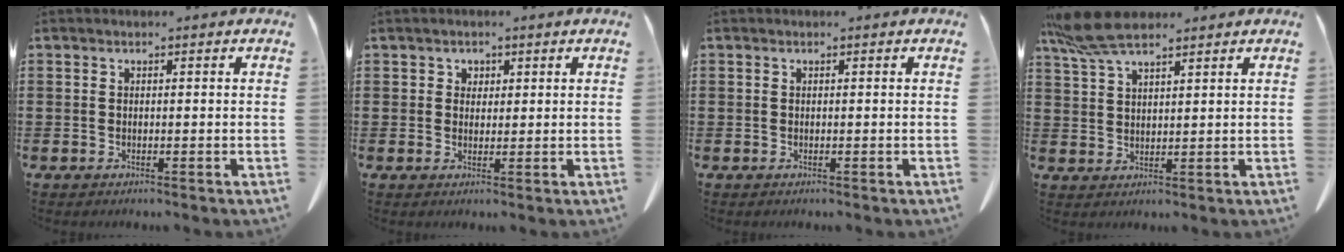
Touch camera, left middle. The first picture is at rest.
{"total": 1.4, "force": [0.9, 1.0, 0.2], "torque": [0.000, -0.001, 0.017]}
{"total": 0.0}
{"total": 7.4, "force": [5.5, 1.8, 4.5], "torque": [-0.108, -0.007, 0.103]}